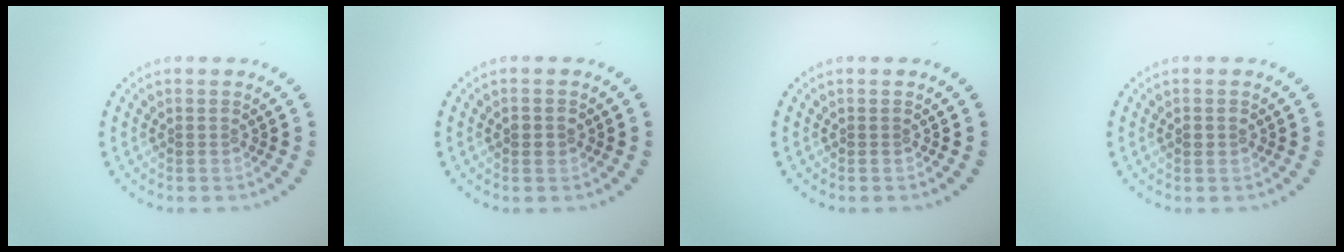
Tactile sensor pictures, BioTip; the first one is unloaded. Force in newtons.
{"total": 1.0, "press": 1.0, "slide": 0.1}
{"total": 0.0}
{"total": 1.1, "press": 1.0, "slide": 0.3}